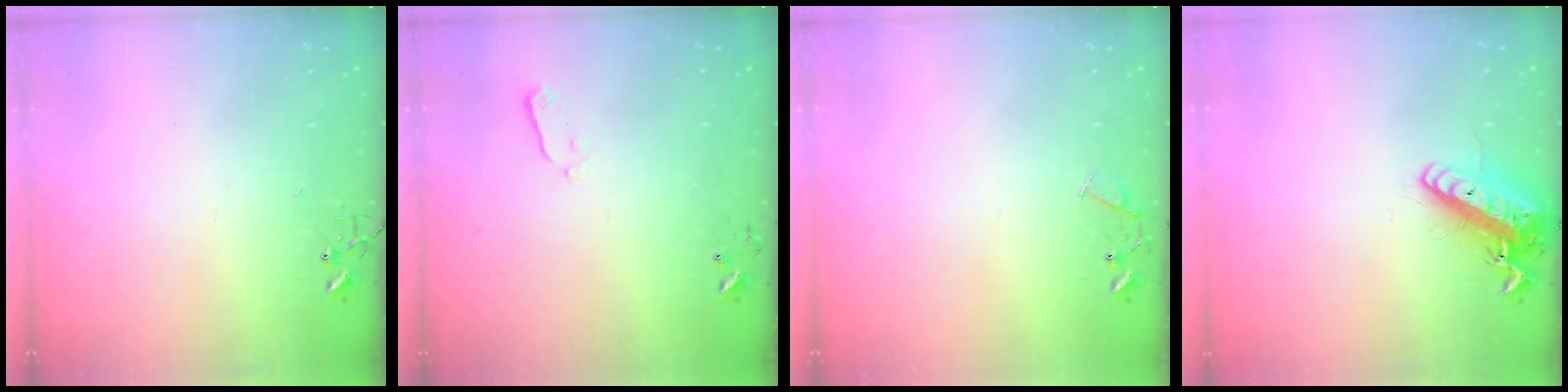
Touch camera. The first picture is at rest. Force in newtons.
{"total": 2.7, "press": 2.6, "slide": 0.4}
{"total": 8.1, "press": 8.1, "slide": 0.5}
{"total": 16.0, "press": 15.7, "slide": 3.1}